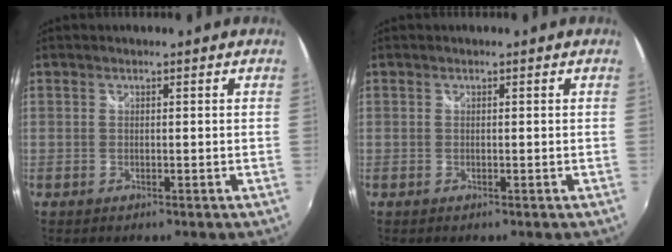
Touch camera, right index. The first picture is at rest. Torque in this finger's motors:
{"motor_torque": [0.00, 0.00, 0.00, 0.00]}